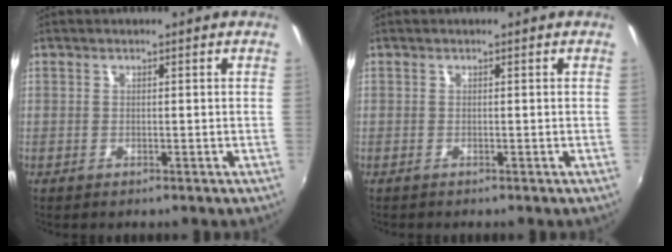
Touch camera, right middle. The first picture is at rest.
{"total": 0.0}